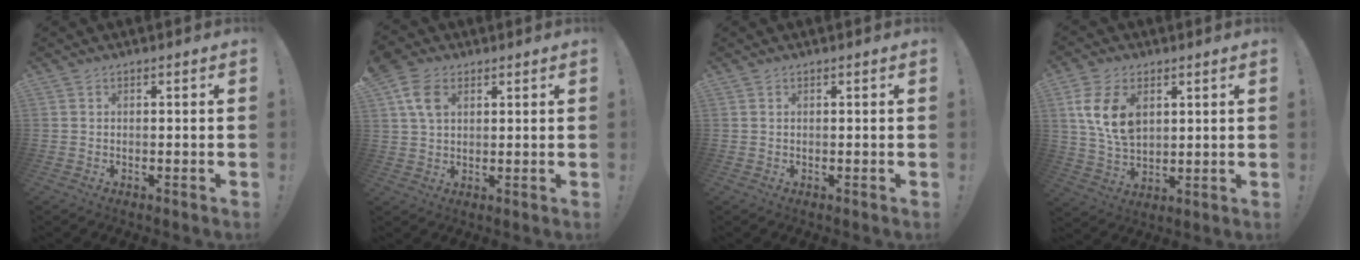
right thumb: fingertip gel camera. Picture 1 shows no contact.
{"total": 8.9, "force": [3.7, 5.9, 5.5], "torque": [-0.103, -0.006, 0.070]}
{"total": 0.0}
{"total": 12.5, "force": [4.4, 8.0, 8.5], "torque": [-0.163, -0.006, 0.084]}